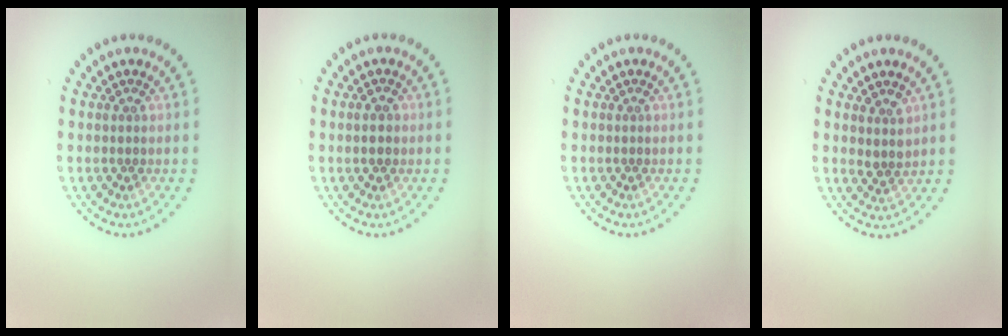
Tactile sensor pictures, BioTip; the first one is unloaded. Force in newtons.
{"total": 1.8, "press": 1.8, "slide": 0.1}
{"total": 0.0}
{"total": 1.8, "press": 1.5, "slide": 1.0}